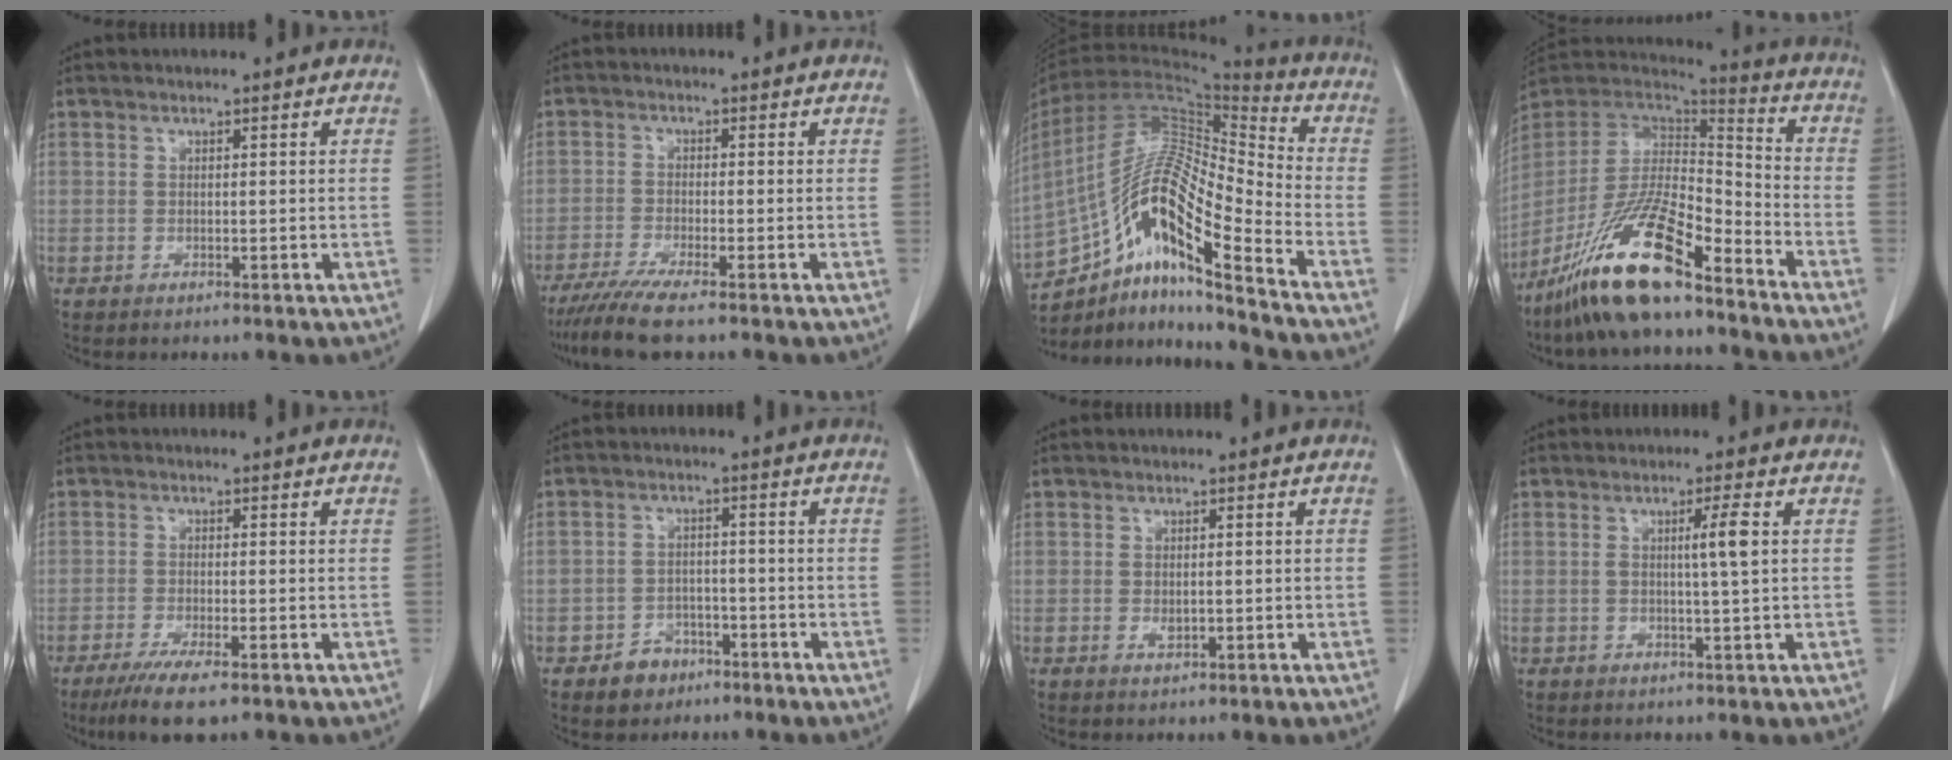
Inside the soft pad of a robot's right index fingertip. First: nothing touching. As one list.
[{"total": 5.8, "force": [-4.6, -0.6, 3.5], "torque": [-0.056, -0.018, -0.083]}, {"total": 17.7, "force": [-11.0, 2.1, 13.8], "torque": [-0.273, 0.019, -0.194]}, {"total": 17.5, "force": [-12.2, 3.3, 12.1], "torque": [-0.247, -0.017, -0.226]}, {"total": 6.3, "force": [-4.1, 0.7, 4.8], "torque": [-0.084, -0.017, -0.067]}, {"total": 4.3, "force": [-2.6, 3.3, 1.0], "torque": [-0.015, 0.011, -0.035]}, {"total": 1.4, "force": [-0.2, 0.7, 1.2], "torque": [-0.021, -0.002, 0.000]}, {"total": 3.4, "force": [0.6, -0.6, 3.3], "torque": [-0.058, -0.003, 0.008]}]